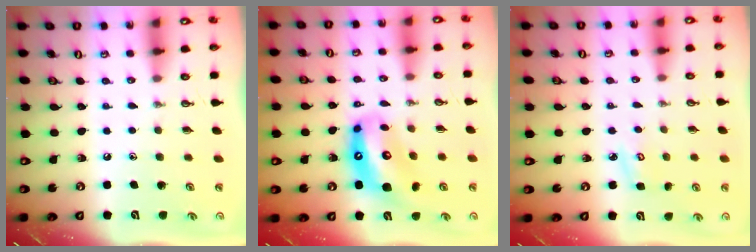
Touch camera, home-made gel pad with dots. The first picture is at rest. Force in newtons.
{"total": 12.6, "press": 12.5, "slide": 1.5}
{"total": 4.2, "press": 4.2, "slide": 0.5}